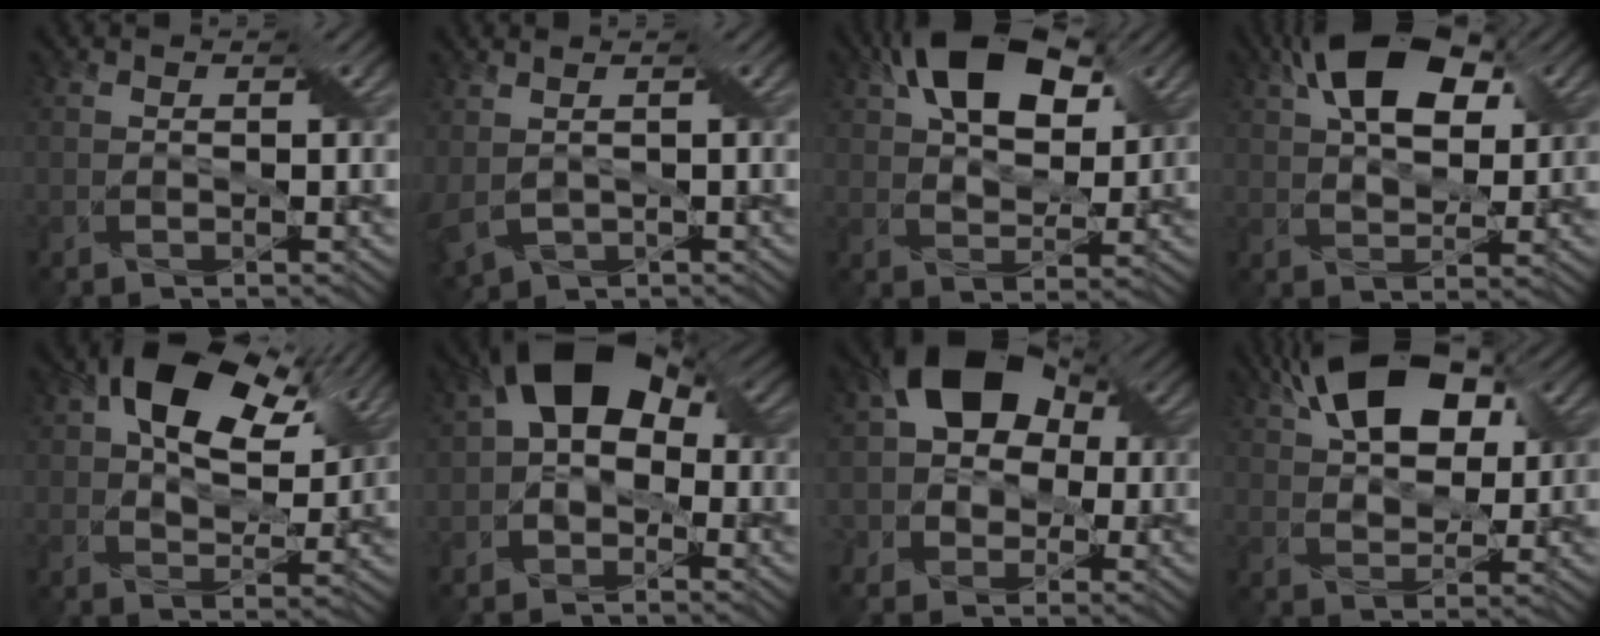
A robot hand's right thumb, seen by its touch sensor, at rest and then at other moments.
{"total": 3.7, "force": [0.2, 2.3, 3.0], "torque": [-0.082, -0.007, 0.011]}
{"total": 11.9, "force": [5.5, 6.7, 8.1], "torque": [-0.155, 0.021, 0.092]}
{"total": 11.1, "force": [4.8, 6.0, 8.0], "torque": [-0.148, 0.024, 0.074]}
{"total": 13.4, "force": [6.0, 7.8, 9.1], "torque": [-0.154, 0.012, 0.090]}
{"total": 11.2, "force": [1.1, 7.8, 7.9], "torque": [-0.131, 0.018, -0.003]}
{"total": 12.2, "force": [1.6, 9.9, 6.9], "torque": [-0.106, 0.021, -0.011]}
{"total": 12.3, "force": [5.7, 6.5, 8.7], "torque": [-0.162, 0.031, 0.086]}